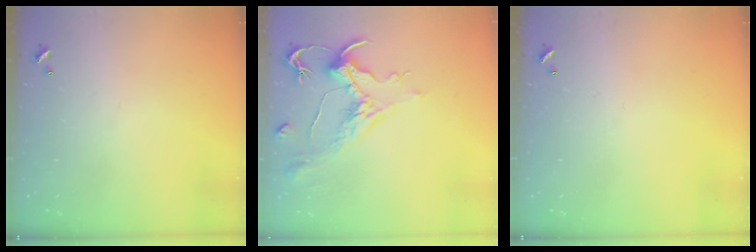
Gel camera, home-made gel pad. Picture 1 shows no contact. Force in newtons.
{"total": 1.7, "press": 0.9, "slide": 1.5}
{"total": 0.0}